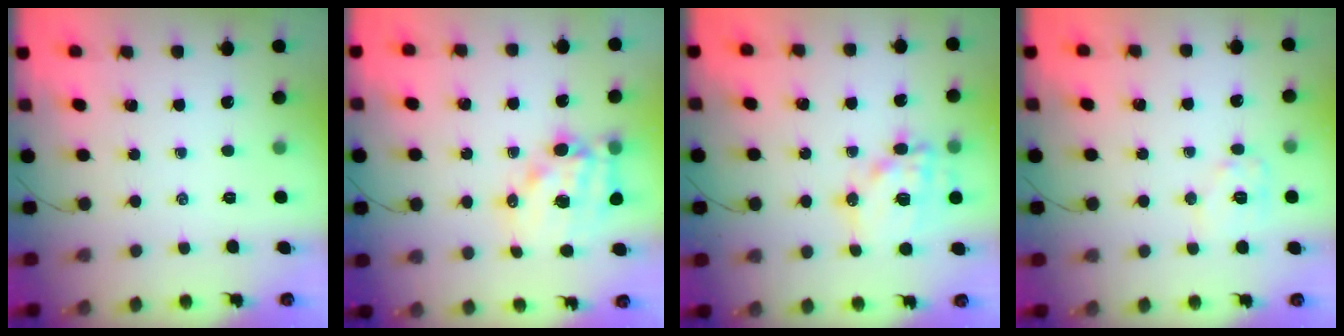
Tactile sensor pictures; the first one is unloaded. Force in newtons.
{"total": 13.8, "press": 13.4, "slide": 3.6}
{"total": 15.3, "press": 15.0, "slide": 3.1}
{"total": 8.4, "press": 8.4, "slide": 0.6}